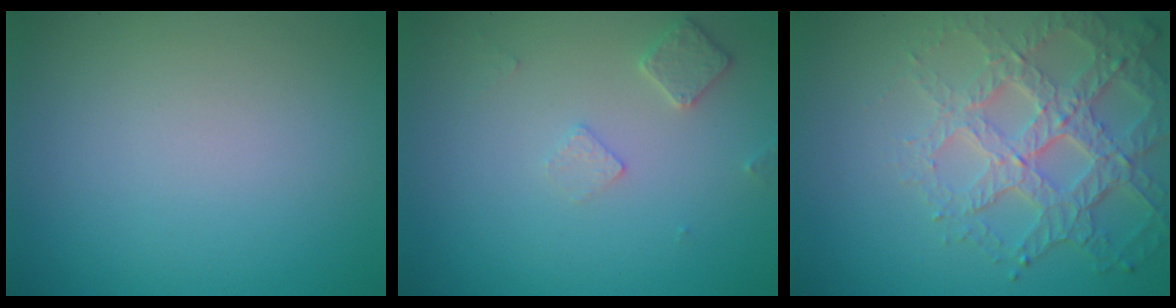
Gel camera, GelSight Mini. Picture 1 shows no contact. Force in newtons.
{"total": 1.8, "press": 1.8, "slide": 0.3}
{"total": 6.2, "press": 4.8, "slide": 3.8}